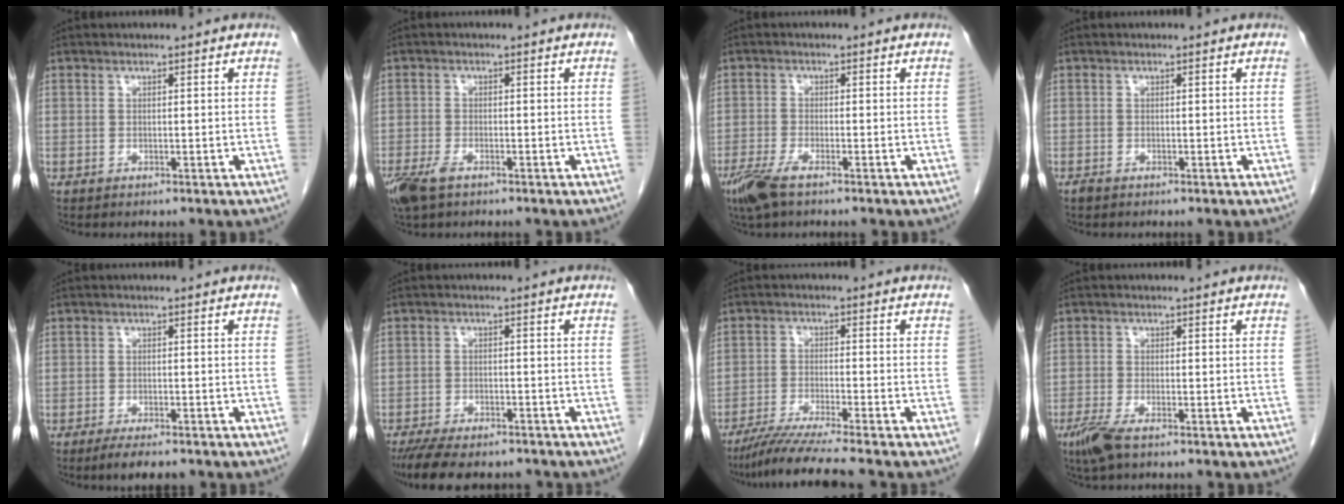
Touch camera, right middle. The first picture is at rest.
{"total": 4.8, "force": [-3.2, 1.9, 3.1], "torque": [-0.068, -0.010, -0.057]}
{"total": 4.6, "force": [-3.1, 0.9, 3.3], "torque": [-0.074, -0.011, -0.060]}
{"total": 0.6, "force": [-0.5, 0.2, 0.3], "torque": [-0.011, -0.002, -0.009]}
{"total": 4.1, "force": [-3.2, 0.9, 2.5], "torque": [-0.041, -0.008, -0.047]}
{"total": 11.4, "force": [-9.6, 3.5, 5.2], "torque": [-0.090, -0.008, -0.140]}
{"total": 8.3, "force": [-7.0, -1.6, 4.2], "torque": [-0.064, -0.033, -0.120]}
{"total": 3.7, "force": [-2.4, 0.8, 2.7], "torque": [-0.062, -0.010, -0.048]}